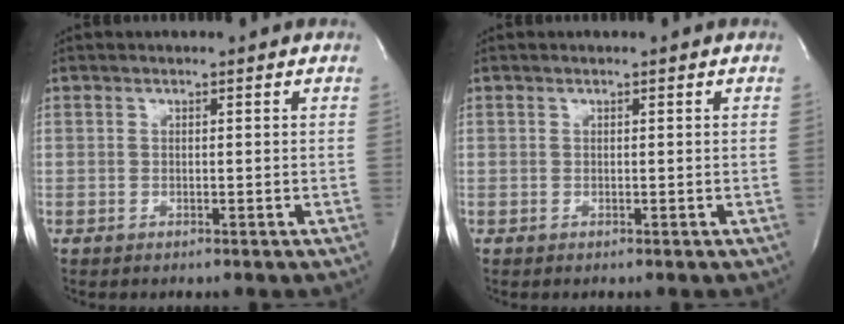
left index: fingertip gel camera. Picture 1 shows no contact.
{"total": 0.0}